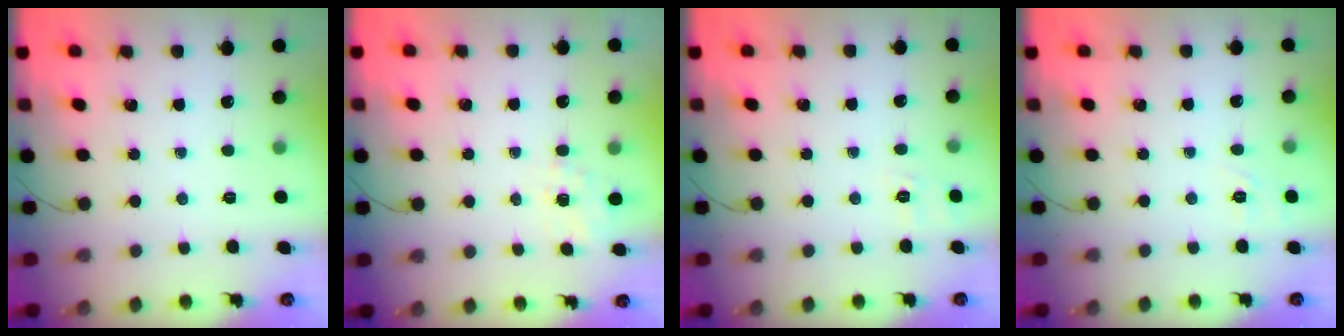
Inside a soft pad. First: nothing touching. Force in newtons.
{"total": 1.5, "press": 1.1, "slide": 1.1}
{"total": 2.8, "press": 2.2, "slide": 1.8}
{"total": 1.8, "press": 0.3, "slide": 1.8}